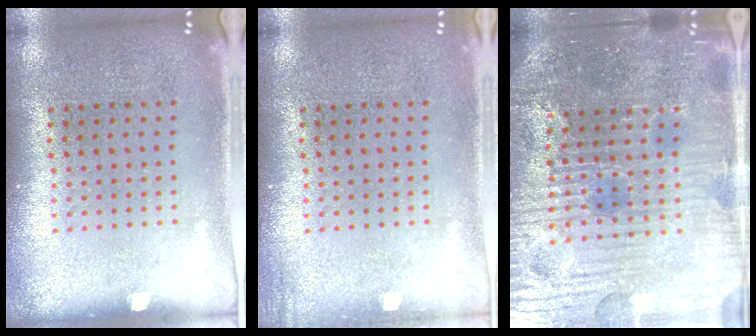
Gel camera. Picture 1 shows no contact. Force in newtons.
{"total": 0.8, "press": 0.7, "slide": 0.1}
{"total": 5.6, "press": 5.2, "slide": 1.9}